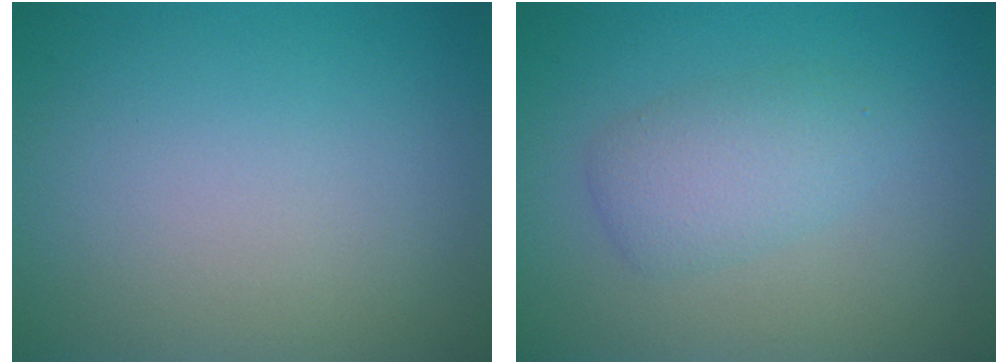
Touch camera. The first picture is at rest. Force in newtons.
{"total": 2.9, "press": 2.9, "slide": 0.0}